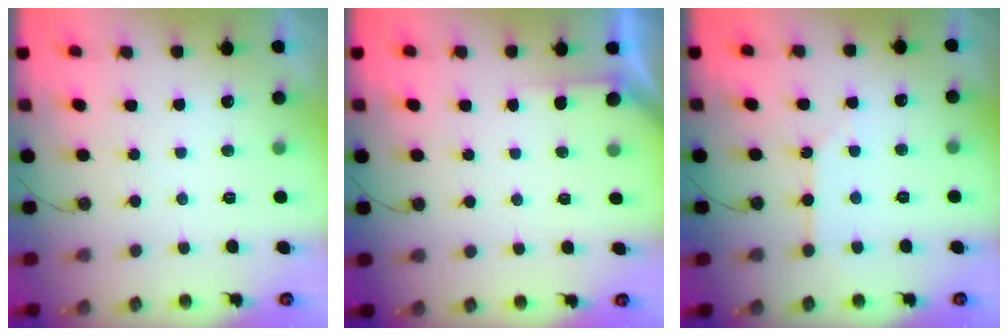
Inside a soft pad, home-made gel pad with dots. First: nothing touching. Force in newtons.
{"total": 1.5, "press": 1.5, "slide": 0.2}
{"total": 2.1, "press": 2.1, "slide": 0.3}